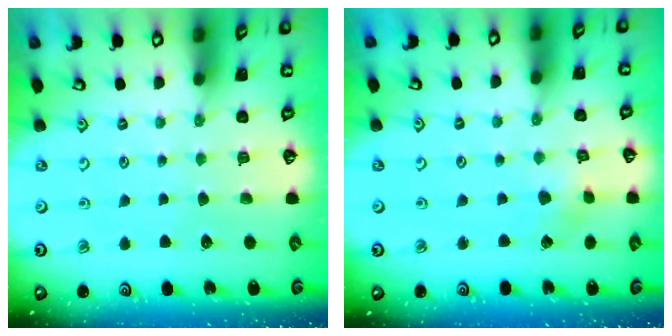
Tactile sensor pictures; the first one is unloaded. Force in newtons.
{"total": 2.4, "press": 2.4, "slide": 0.2}